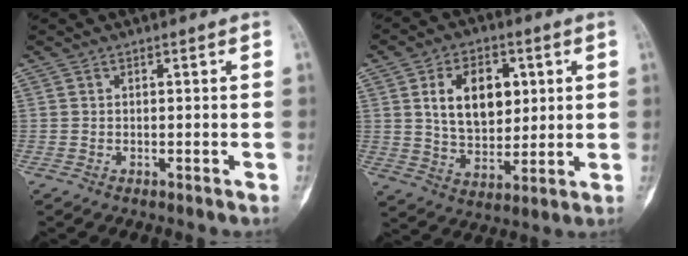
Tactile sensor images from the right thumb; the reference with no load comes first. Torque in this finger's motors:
{"motor_torque": [1.57, 1.63, 0.44, -0.18, 0.29]}